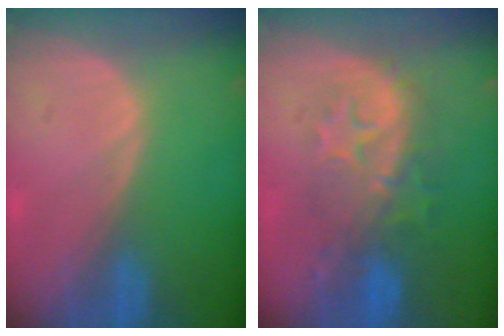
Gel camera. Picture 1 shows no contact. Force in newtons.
{"total": 8.9, "press": 8.5, "slide": 2.7}